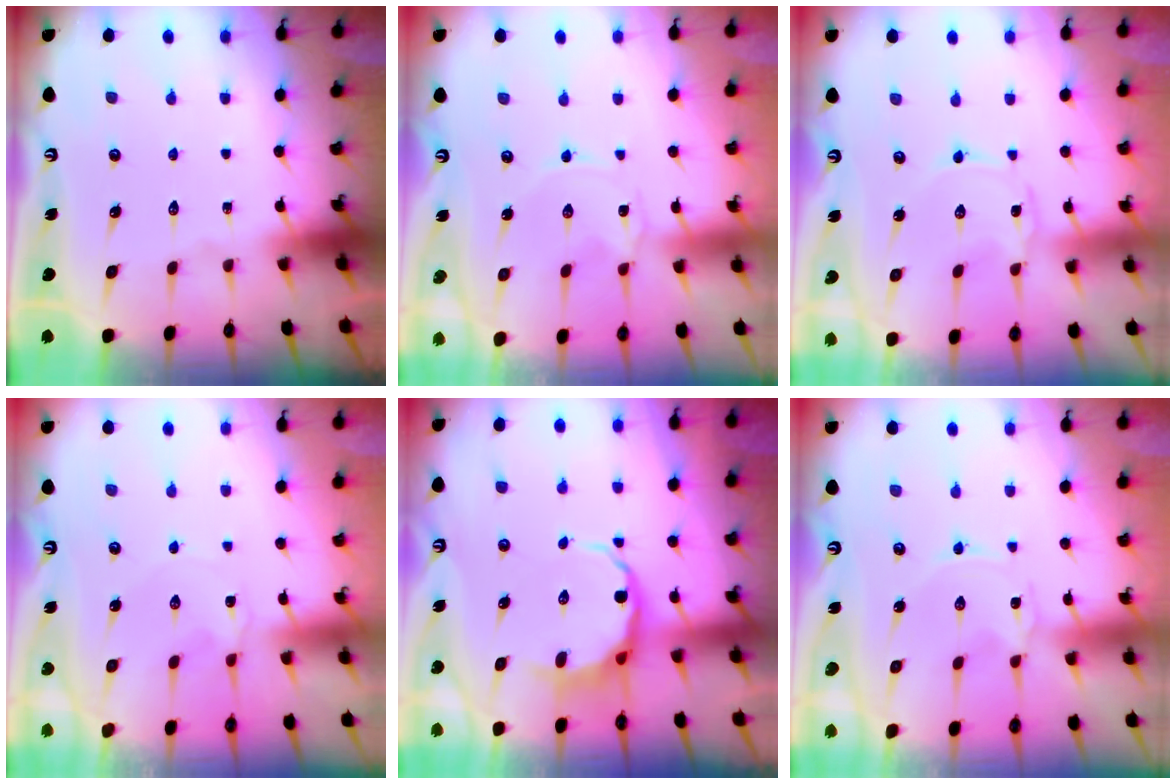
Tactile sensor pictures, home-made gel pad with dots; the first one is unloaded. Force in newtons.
{"total": 0.0}
{"total": 0.6, "press": 0.6, "slide": 0.1}
{"total": 0.9, "press": 0.8, "slide": 0.2}
{"total": 8.9, "press": 8.4, "slide": 2.8}
{"total": 0.0}